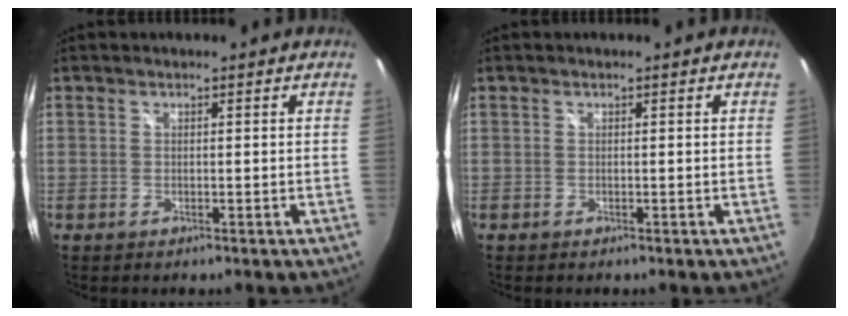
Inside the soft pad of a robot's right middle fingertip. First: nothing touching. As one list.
[{"total": 0.0}]